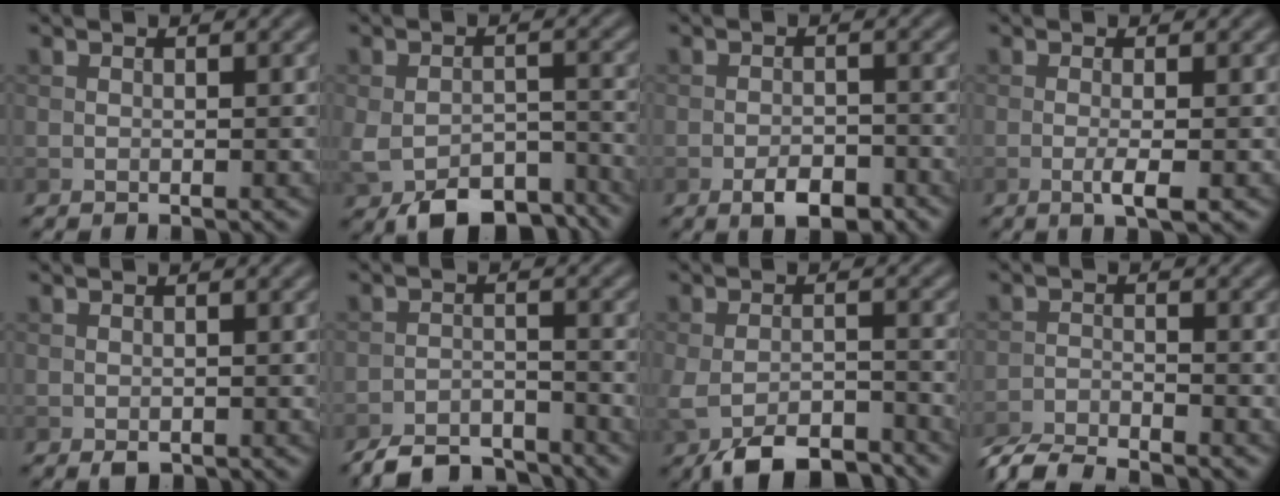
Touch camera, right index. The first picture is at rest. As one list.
[{"total": 7.6, "force": [-5.2, 3.7, 4.2], "torque": [-0.072, -0.021, -0.082]}, {"total": 3.4, "force": [-2.0, 1.5, 2.2], "torque": [-0.033, 0.001, -0.034]}, {"total": 2.2, "force": [-0.6, 0.4, 2.1], "torque": [-0.036, -0.001, -0.015]}, {"total": 0.9, "force": [-0.5, 0.5, 0.5], "torque": [-0.008, -0.004, -0.007]}, {"total": 5.1, "force": [-4.6, 1.5, 1.6], "torque": [-0.025, -0.005, -0.088]}, {"total": 7.2, "force": [-5.2, 2.7, 4.2], "torque": [-0.077, -0.014, -0.092]}, {"total": 5.1, "force": [-4.9, 0.6, 1.5], "torque": [-0.035, -0.011, -0.095]}]